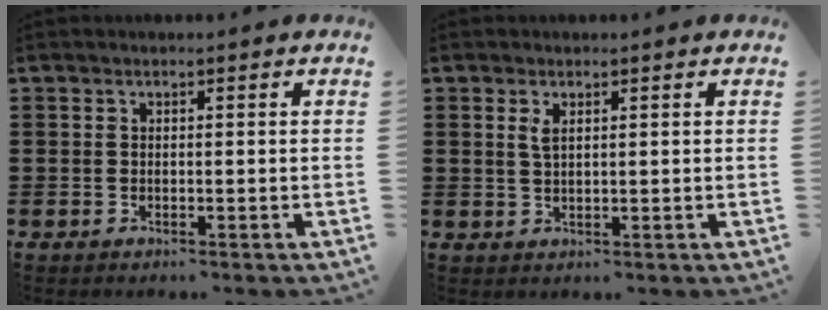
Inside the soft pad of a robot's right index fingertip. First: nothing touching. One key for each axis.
{"total": 1.9, "fx": 0.8, "fy": 0.7, "fz": 1.5, "tx": -0.034, "ty": 0.003, "tz": 0.012}